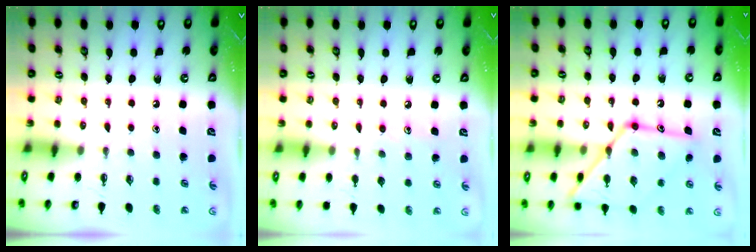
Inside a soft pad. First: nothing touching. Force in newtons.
{"total": 6.8, "press": 6.8, "slide": 0.7}
{"total": 18.5, "press": 18.4, "slide": 1.7}